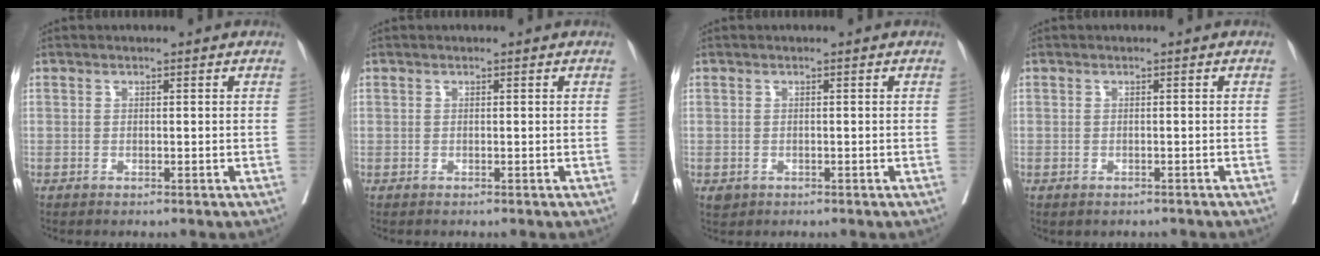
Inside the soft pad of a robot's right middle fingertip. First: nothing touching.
{"total": 0.0}
{"total": 1.0, "force": [-0.4, 0.9, 0.4], "torque": [-0.006, 0.002, 0.001]}
{"total": 1.4, "force": [-1.2, 0.7, 0.2], "torque": [-0.006, -0.001, -0.015]}